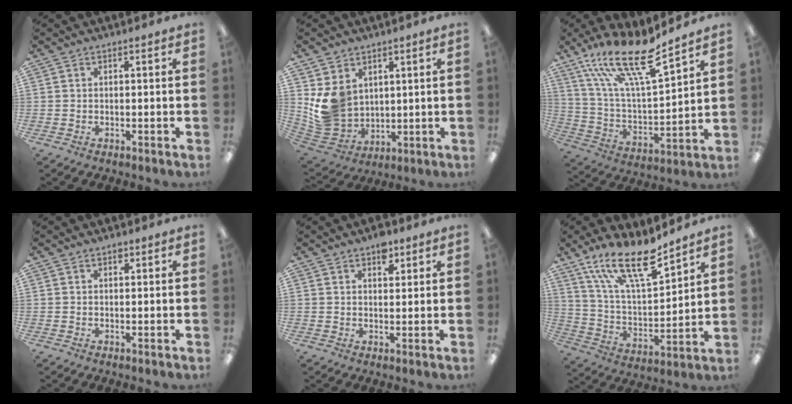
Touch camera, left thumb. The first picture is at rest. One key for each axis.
{"total": 10.2, "fx": 3.1, "fy": 8.9, "fz": 3.8, "tx": -0.105, "ty": -0.018, "tz": 0.070}
{"total": 19.8, "fx": 14.2, "fy": 4.6, "fz": 12.9, "tx": -0.251, "ty": -0.092, "tz": 0.241}
{"total": 0.9, "fx": 0.6, "fy": 0.6, "fz": 0.4, "tx": -0.001, "ty": -0.002, "tz": 0.009}
{"total": 4.3, "fx": 2.7, "fy": 2.3, "fz": 2.4, "tx": -0.019, "ty": -0.014, "tz": 0.043}
{"total": 18.4, "fx": 13.4, "fy": 5.6, "fz": 11.3, "tx": -0.206, "ty": -0.079, "tz": 0.231}